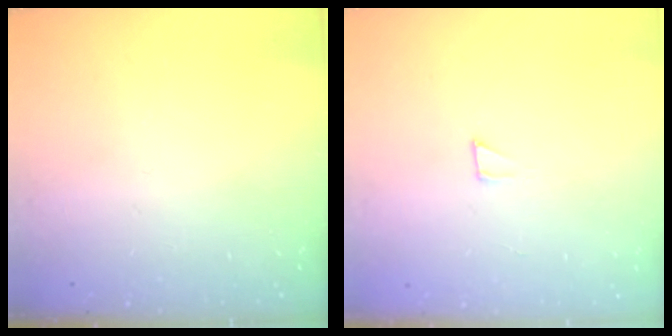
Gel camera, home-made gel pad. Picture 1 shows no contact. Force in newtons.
{"total": 1.9, "press": 1.9, "slide": 0.1}